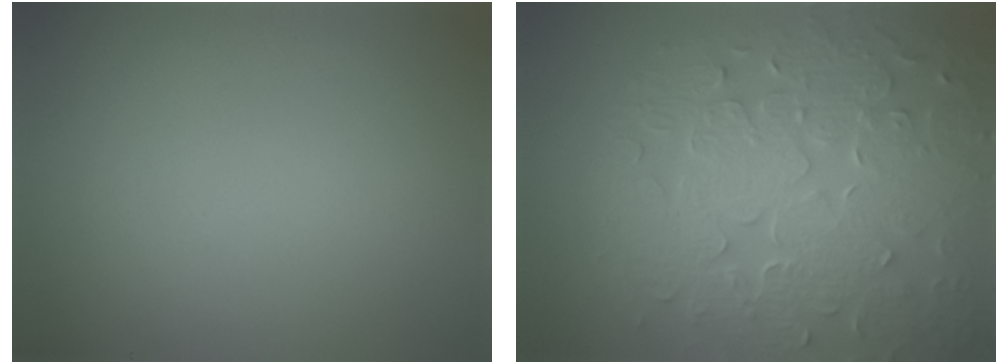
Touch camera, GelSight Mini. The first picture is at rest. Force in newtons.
{"total": 8.9, "press": 6.3, "slide": 6.3}